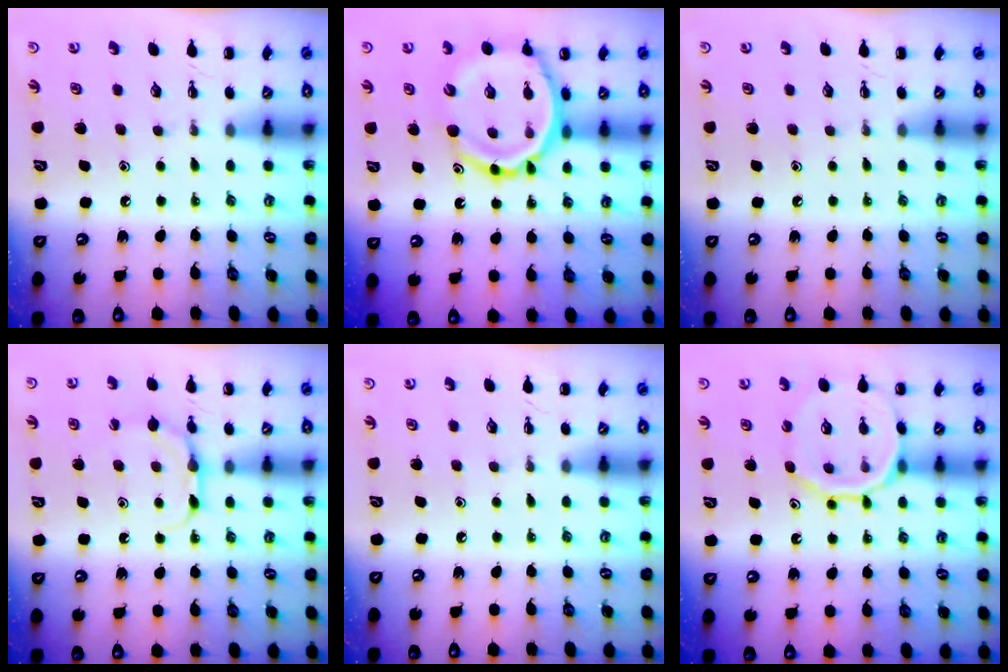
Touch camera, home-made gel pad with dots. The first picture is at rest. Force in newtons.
{"total": 16.2, "press": 15.9, "slide": 3.5}
{"total": 0.0}
{"total": 5.5, "press": 5.3, "slide": 1.4}
{"total": 0.0}
{"total": 12.8, "press": 12.7, "slide": 1.6}